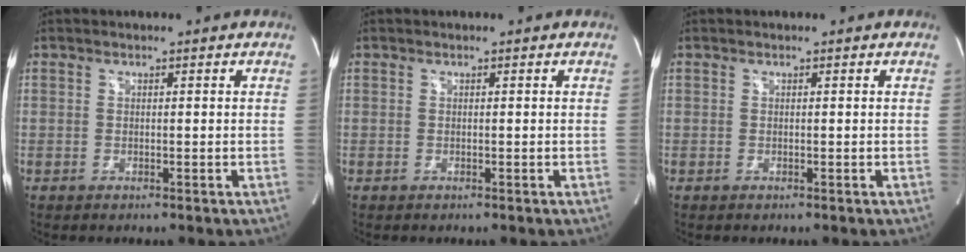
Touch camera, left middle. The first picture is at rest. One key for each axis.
{"total": 0.0}
{"total": 0.0}